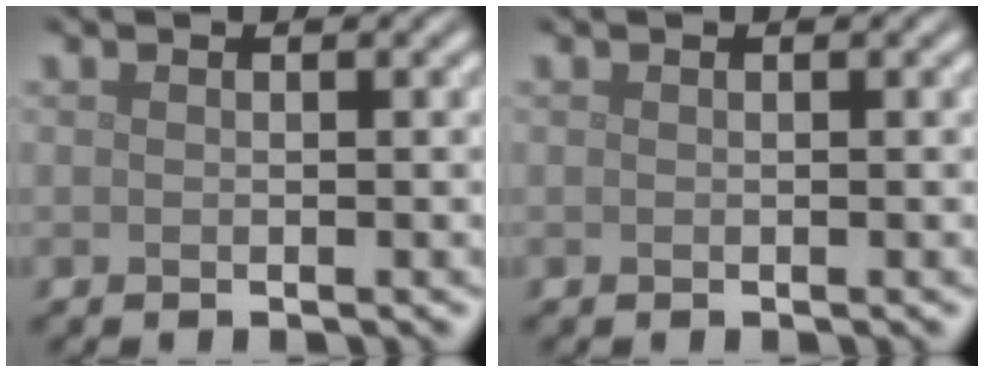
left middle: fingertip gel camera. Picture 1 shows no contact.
{"total": 0.0}